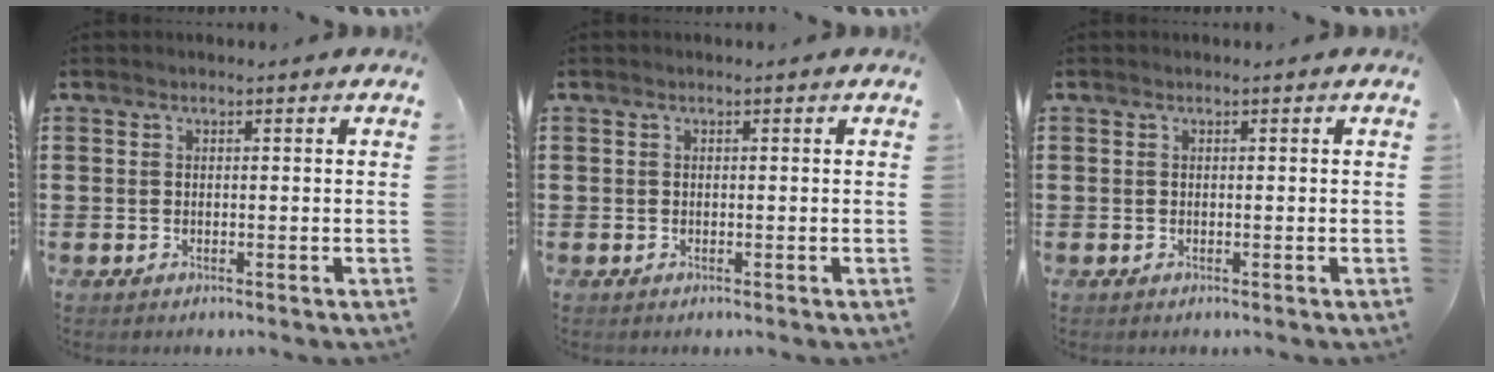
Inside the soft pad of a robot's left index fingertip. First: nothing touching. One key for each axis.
{"total": 0.0}
{"total": 0.0}